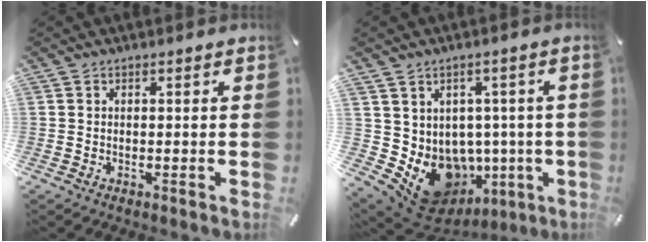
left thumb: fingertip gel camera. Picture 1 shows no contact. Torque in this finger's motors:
{"motor_torque": [0.70, 0.92, 0.23, -0.04, 0.12]}